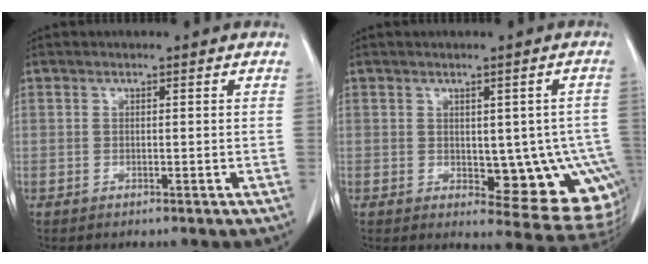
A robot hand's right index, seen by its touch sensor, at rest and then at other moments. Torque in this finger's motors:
{"motor_torque": [0.27, 0.10, 0.14, 0.02]}